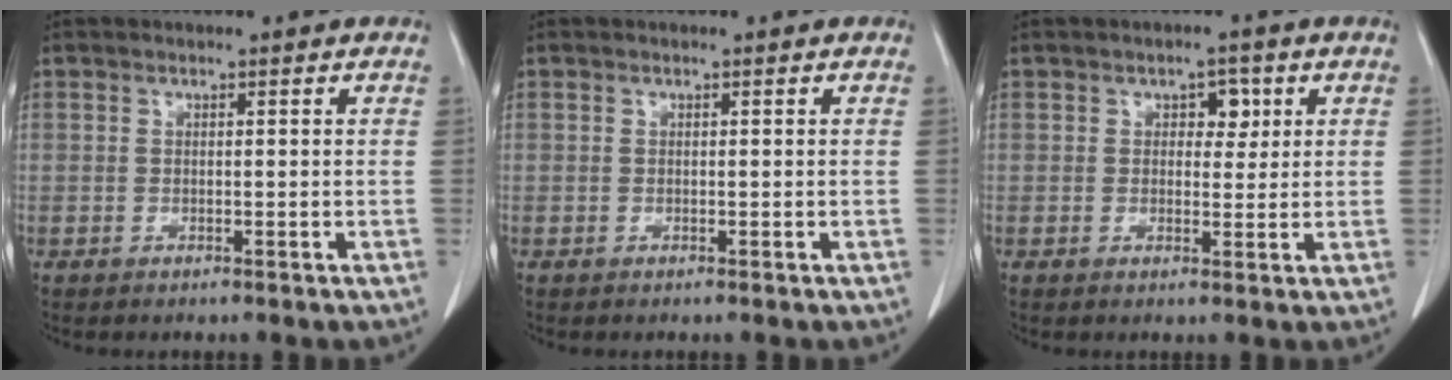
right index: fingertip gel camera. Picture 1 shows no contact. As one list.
[{"total": 0.0}, {"total": 3.0, "force": [1.1, 1.9, 2.1], "torque": [-0.023, 0.006, 0.014]}]